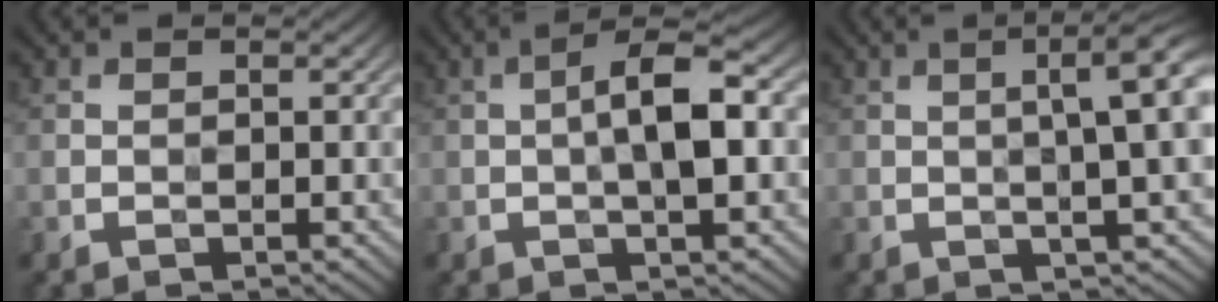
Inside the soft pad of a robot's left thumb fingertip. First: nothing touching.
{"total": 6.4, "force": [0.0, 1.7, 6.2], "torque": [-0.107, 0.015, -0.006]}
{"total": 8.0, "force": [1.4, 1.7, 7.7], "torque": [-0.090, 0.025, 0.013]}